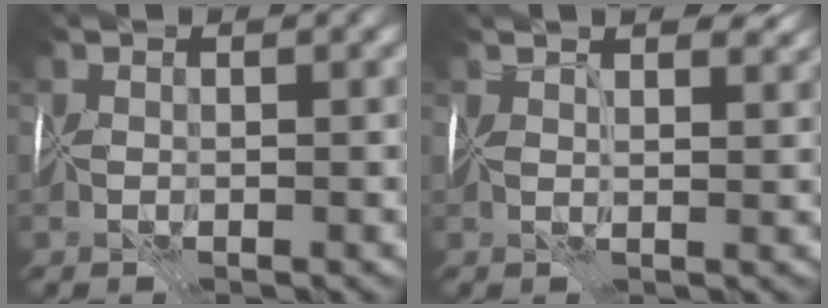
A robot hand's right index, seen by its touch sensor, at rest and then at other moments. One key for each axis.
{"total": 3.1, "fx": 2.6, "fy": 0.7, "fz": 1.6, "tx": -0.024, "ty": 0.008, "tz": 0.031}